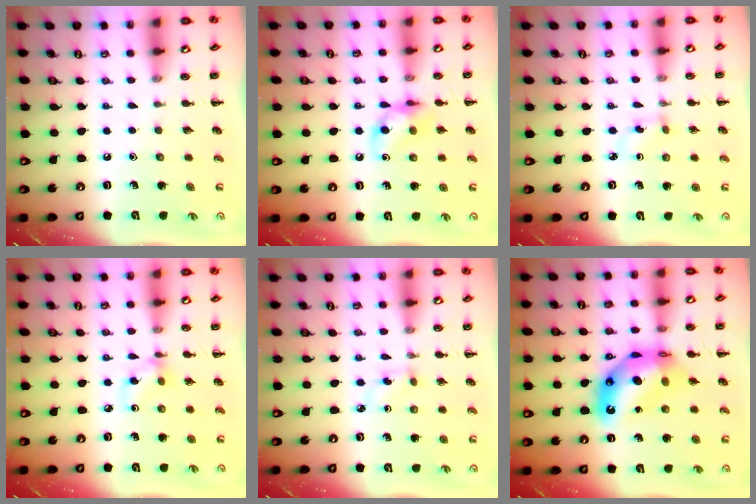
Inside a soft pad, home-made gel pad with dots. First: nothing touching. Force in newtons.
{"total": 10.1, "press": 10.1, "slide": 0.9}
{"total": 2.9, "press": 2.7, "slide": 1.1}
{"total": 4.2, "press": 4.2, "slide": 0.5}
{"total": 3.6, "press": 3.3, "slide": 1.5}
{"total": 14.0, "press": 13.4, "slide": 3.9}